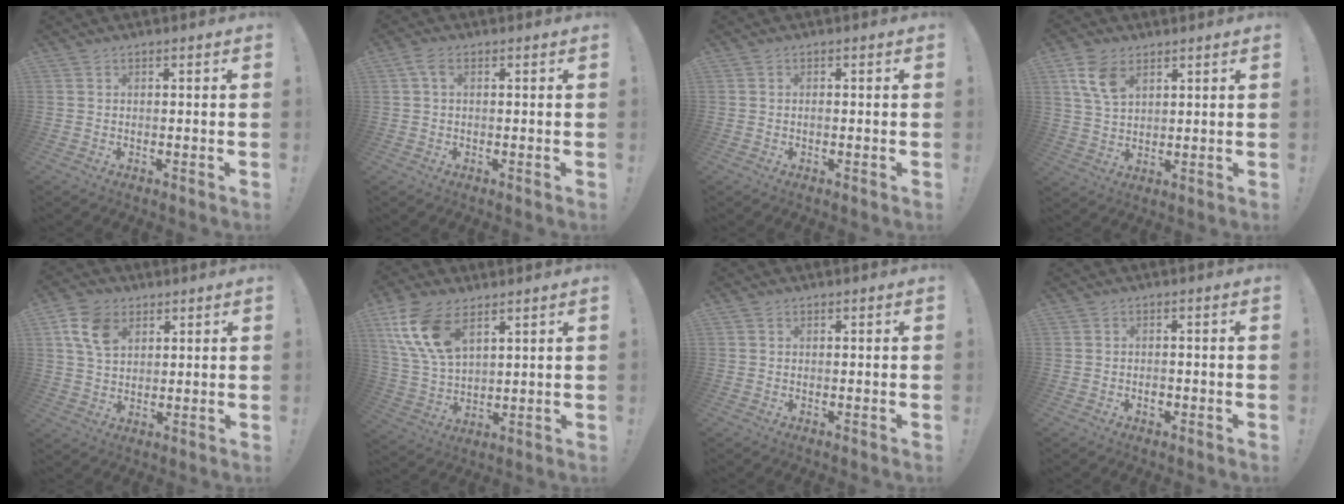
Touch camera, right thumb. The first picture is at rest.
{"total": 2.9, "force": [0.8, 1.6, 2.3], "torque": [-0.042, 0.004, 0.013]}
{"total": 0.5, "force": [-0.4, 0.2, 0.1], "torque": [-0.007, 0.003, -0.007]}
{"total": 8.8, "force": [4.6, 5.4, 5.3], "torque": [-0.099, -0.014, 0.087]}
{"total": 10.5, "force": [4.7, 7.3, 5.8], "torque": [-0.104, -0.008, 0.092]}
{"total": 15.1, "force": [7.7, 8.3, 9.9], "torque": [-0.208, -0.027, 0.146]}
{"total": 0.0}
{"total": 1.6, "force": [-0.8, 1.1, 0.9], "torque": [-0.007, 0.000, -0.016]}